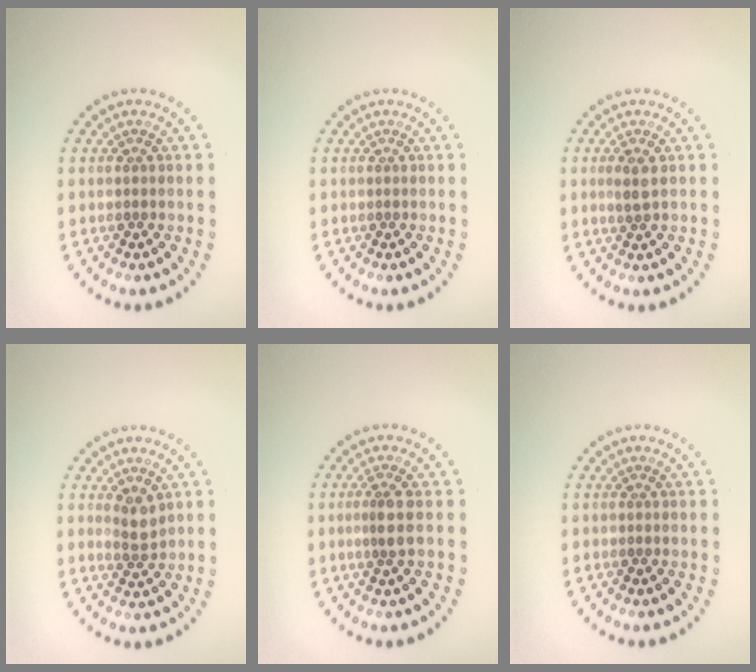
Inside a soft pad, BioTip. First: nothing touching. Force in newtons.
{"total": 0.0}
{"total": 1.4, "press": 1.3, "slide": 0.5}
{"total": 1.9, "press": 1.5, "slide": 1.1}
{"total": 2.0, "press": 1.4, "slide": 1.4}
{"total": 0.0}